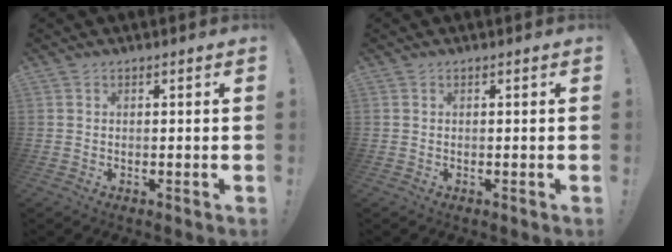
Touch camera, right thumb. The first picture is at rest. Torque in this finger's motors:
{"motor_torque": [-0.08, 0.17, 0.27, -0.21, 0.00]}